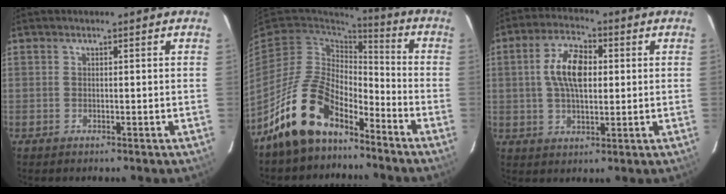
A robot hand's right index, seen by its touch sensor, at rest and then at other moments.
{"total": 15.0, "force": [-10.5, 7.4, 7.7], "torque": [-0.169, 0.008, -0.189]}
{"total": 9.3, "force": [1.3, 4.7, 7.9], "torque": [-0.150, 0.018, 0.023]}